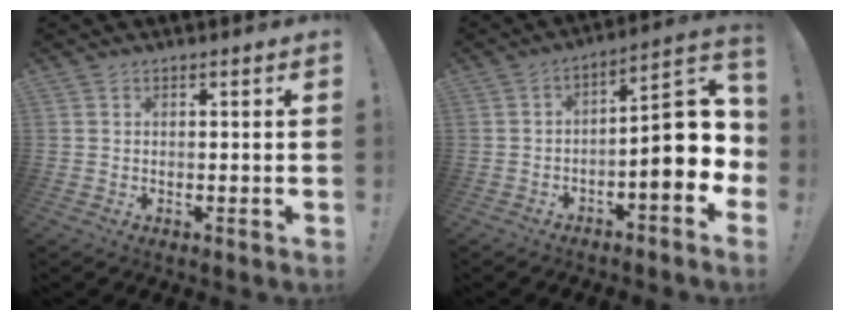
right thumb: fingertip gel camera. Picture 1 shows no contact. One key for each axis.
{"total": 14.7, "fx": -1.7, "fy": 4.8, "fz": 13.8, "tx": -0.169, "ty": 0.008, "tz": -0.025}